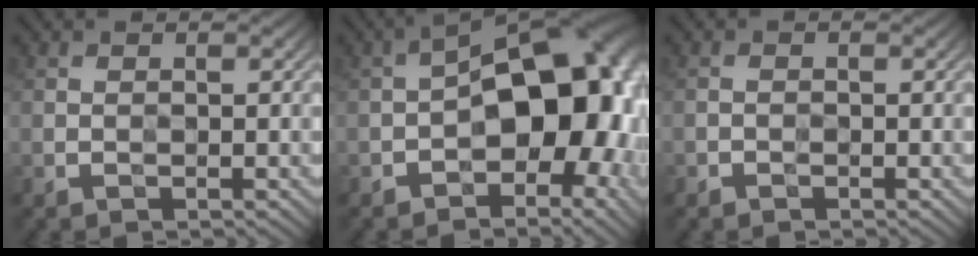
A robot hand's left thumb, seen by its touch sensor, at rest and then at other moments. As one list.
[{"total": 12.6, "force": [-2.1, 7.1, 10.2], "torque": [-0.117, 0.017, -0.046]}, {"total": 0.7, "force": [-0.6, 0.0, -0.3], "torque": [0.005, 0.003, -0.012]}]